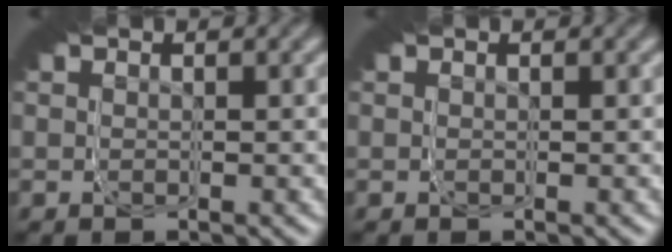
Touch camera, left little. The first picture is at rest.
{"total": 0.0}